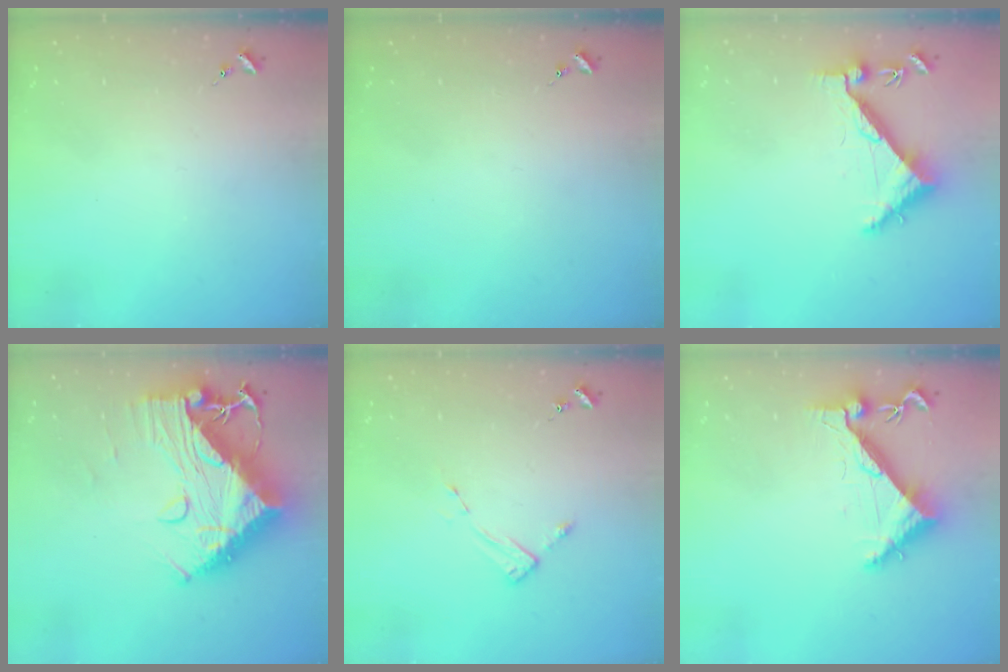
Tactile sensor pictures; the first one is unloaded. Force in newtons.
{"total": 0.0}
{"total": 6.3, "press": 6.2, "slide": 0.7}
{"total": 21.2, "press": 21.1, "slide": 2.0}
{"total": 2.6, "press": 2.6, "slide": 0.4}
{"total": 6.4, "press": 6.4, "slide": 0.5}